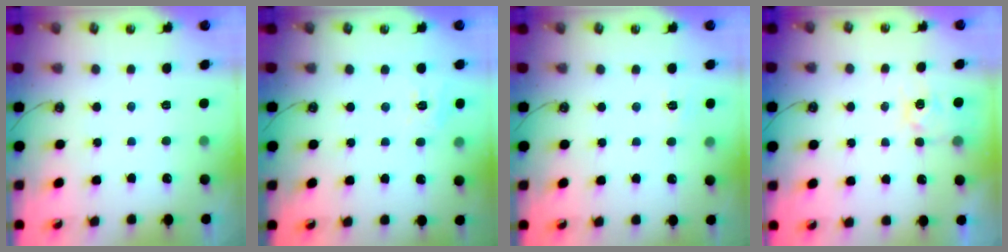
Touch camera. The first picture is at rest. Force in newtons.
{"total": 7.4, "press": 7.3, "slide": 0.7}
{"total": 4.5, "press": 4.4, "slide": 0.4}
{"total": 4.3, "press": 4.3, "slide": 0.4}